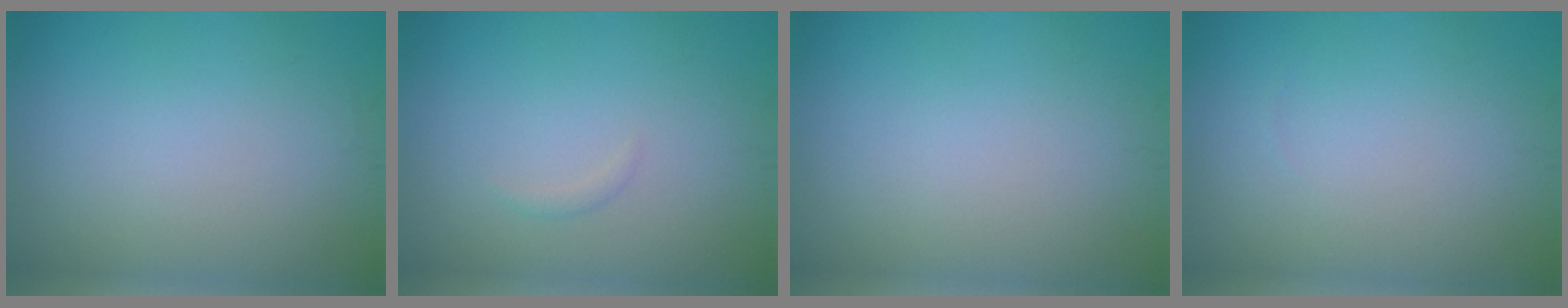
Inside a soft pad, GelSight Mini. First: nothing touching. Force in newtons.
{"total": 0.5, "press": 0.5, "slide": 0.0}
{"total": 0.0}
{"total": 0.0}